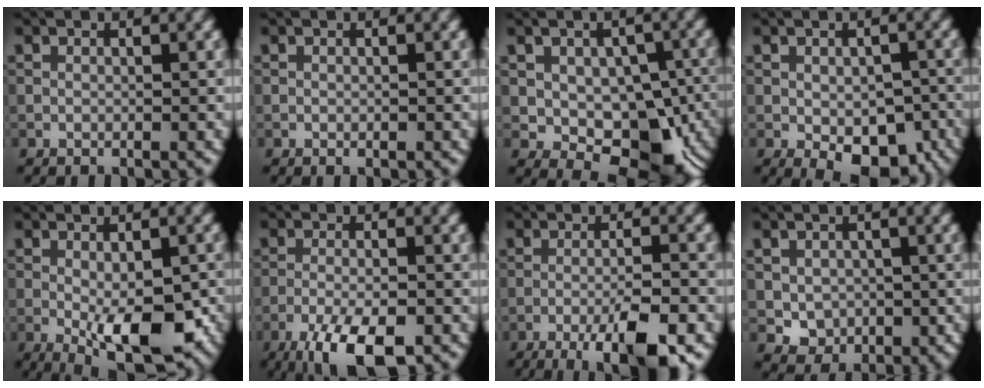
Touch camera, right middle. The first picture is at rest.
{"total": 0.0}
{"total": 10.6, "force": [-2.3, 7.2, 7.3], "torque": [-0.082, -0.009, -0.021]}
{"total": 7.0, "force": [-3.0, 3.6, 5.2], "torque": [-0.076, -0.019, -0.035]}
{"total": 8.6, "force": [-2.9, 3.3, 7.4], "torque": [-0.113, -0.020, -0.034]}
{"total": 7.8, "force": [-5.0, 2.3, 5.5], "torque": [-0.105, -0.023, -0.089]}
{"total": 7.3, "force": [-4.1, 1.5, 5.9], "torque": [-0.090, 0.001, -0.064]}
{"total": 3.4, "force": [-0.3, 2.9, 1.8], "torque": [-0.034, -0.011, 0.001]}